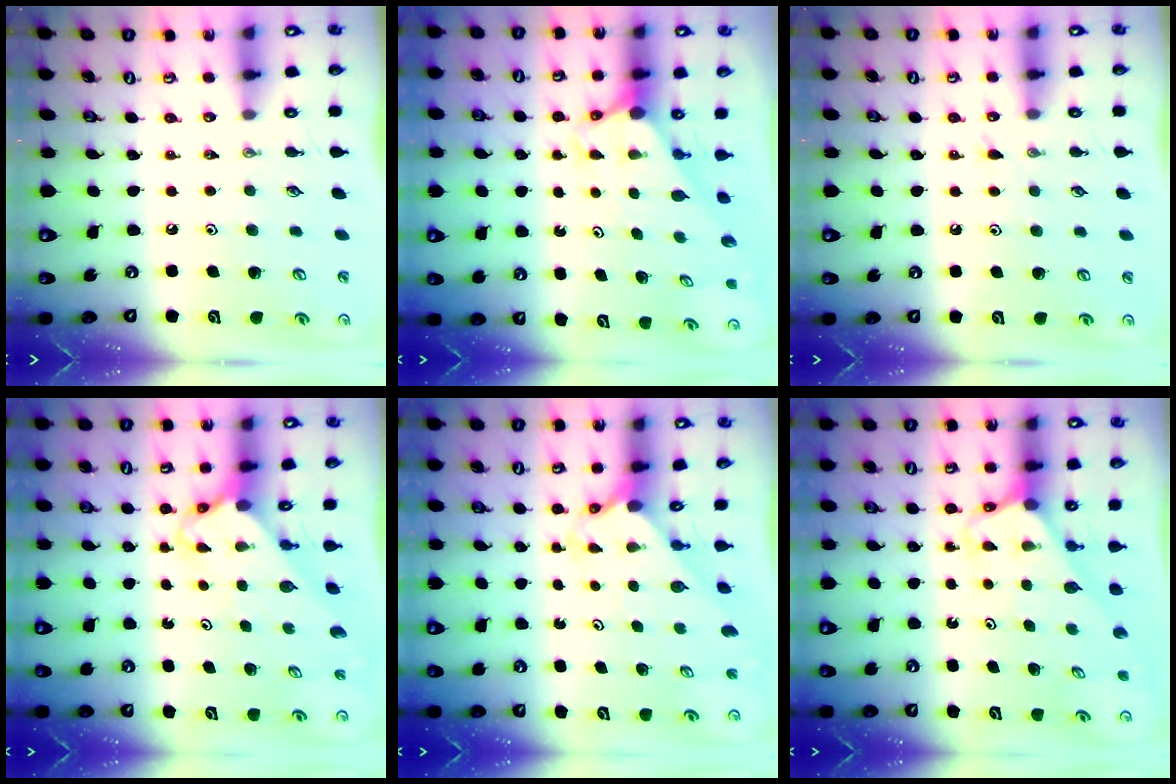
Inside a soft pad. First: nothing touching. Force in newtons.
{"total": 2.7, "press": 2.7, "slide": 0.0}
{"total": 3.1, "press": 3.1, "slide": 0.4}
{"total": 2.5, "press": 2.5, "slide": 0.2}
{"total": 2.0, "press": 2.0, "slide": 0.2}
{"total": 2.7, "press": 2.7, "slide": 0.1}